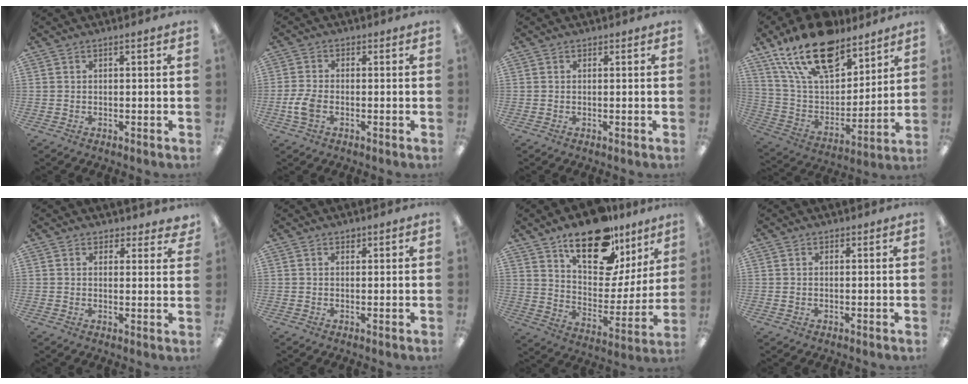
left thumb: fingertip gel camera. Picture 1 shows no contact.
{"total": 5.6, "force": [-1.7, 3.7, 3.9], "torque": [-0.087, 0.005, -0.033]}
{"total": 0.0}
{"total": 21.5, "force": [15.1, 10.2, 11.4], "torque": [-0.216, -0.078, 0.271]}
{"total": 2.6, "force": [2.0, 1.6, 0.5], "torque": [0.002, -0.009, 0.035]}
{"total": 0.9, "force": [0.7, 0.5, 0.2], "torque": [-0.003, 0.002, 0.013]}
{"total": 20.4, "force": [14.3, 9.4, 11.1], "torque": [-0.170, -0.088, 0.247]}
{"total": 0.6, "force": [0.3, 0.5, 0.1], "torque": [-0.003, 0.003, 0.004]}